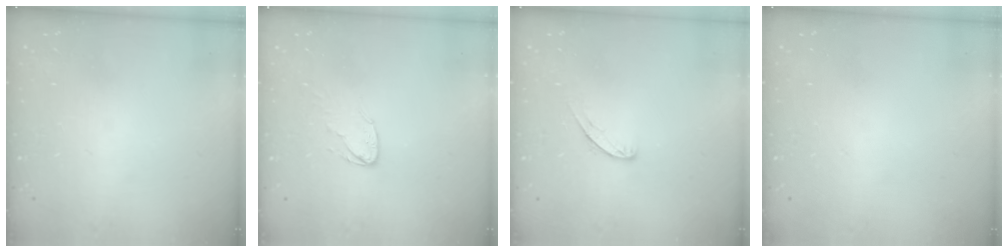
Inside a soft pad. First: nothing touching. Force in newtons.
{"total": 4.0, "press": 4.0, "slide": 0.3}
{"total": 5.6, "press": 5.6, "slide": 0.4}
{"total": 0.0}